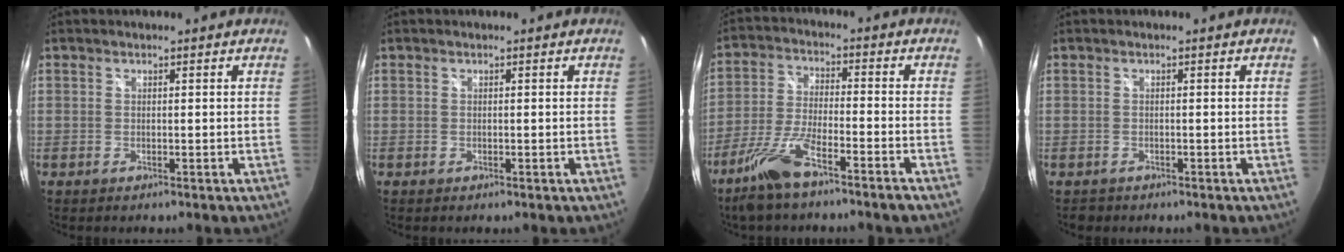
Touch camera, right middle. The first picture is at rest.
{"total": 0.0}
{"total": 9.6, "force": [-6.9, 1.1, 6.6], "torque": [-0.147, -0.009, -0.132]}
{"total": 1.2, "force": [-0.8, 0.9, 0.2], "torque": [-0.007, -0.003, -0.012]}